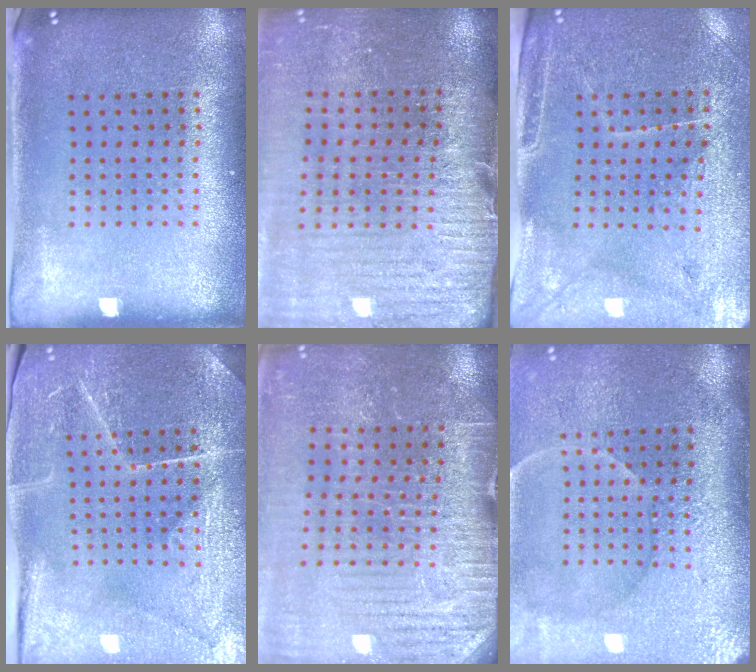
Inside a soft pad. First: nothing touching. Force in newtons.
{"total": 4.0, "press": 3.6, "slide": 1.9}
{"total": 3.3, "press": 3.1, "slide": 1.0}
{"total": 4.1, "press": 4.0, "slide": 1.0}
{"total": 3.9, "press": 3.9, "slide": 0.6}
{"total": 4.3, "press": 3.8, "slide": 2.1}